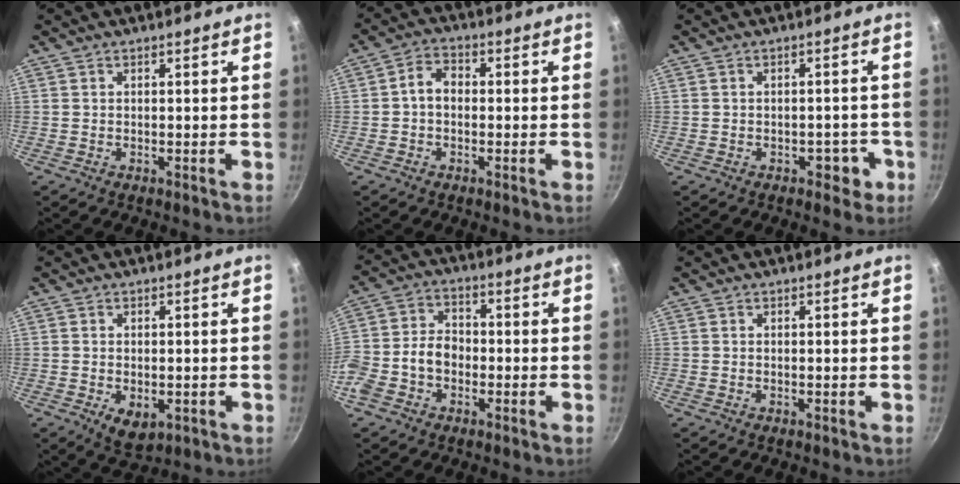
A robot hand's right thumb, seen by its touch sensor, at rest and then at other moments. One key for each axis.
{"total": 4.3, "fx": -0.5, "fy": 3.2, "fz": 2.8, "tx": -0.041, "ty": 0.015, "tz": -0.018}
{"total": 3.7, "fx": -1.7, "fy": 2.5, "fz": 2.2, "tx": -0.004, "ty": 0.021, "tz": -0.011}
{"total": 5.4, "fx": -1.3, "fy": 3.3, "fz": 4.1, "tx": -0.055, "ty": -0.010, "tz": -0.012}
{"total": 9.4, "fx": -2.8, "fy": 7.0, "fz": 5.8, "tx": -0.097, "ty": 0.038, "tz": -0.064}
{"total": 0.0}